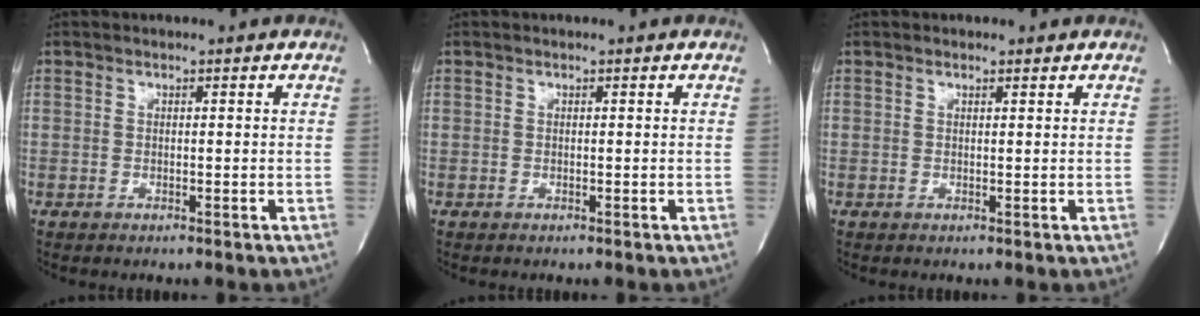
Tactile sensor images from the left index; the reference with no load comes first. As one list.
[{"total": 0.0}, {"total": 0.5, "force": [0.4, 0.3, 0.2], "torque": [-0.011, -0.001, 0.005]}]